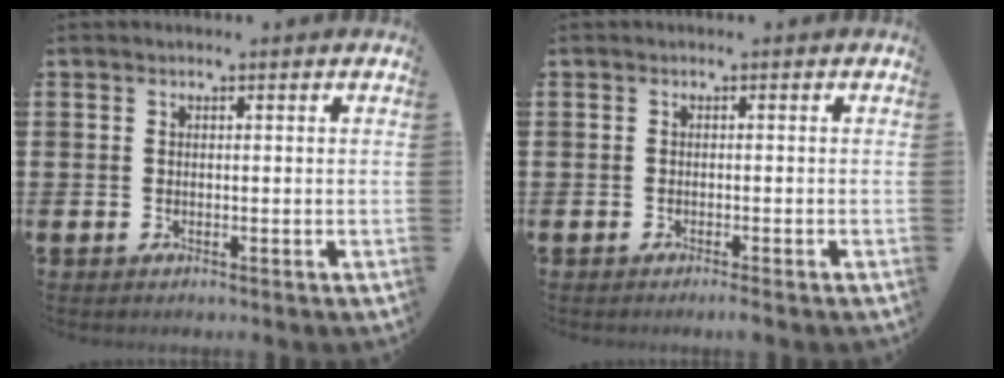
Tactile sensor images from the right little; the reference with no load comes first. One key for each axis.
{"total": 0.7, "fx": -0.5, "fy": -0.1, "fz": 0.5, "tx": -0.007, "ty": -0.003, "tz": -0.010}